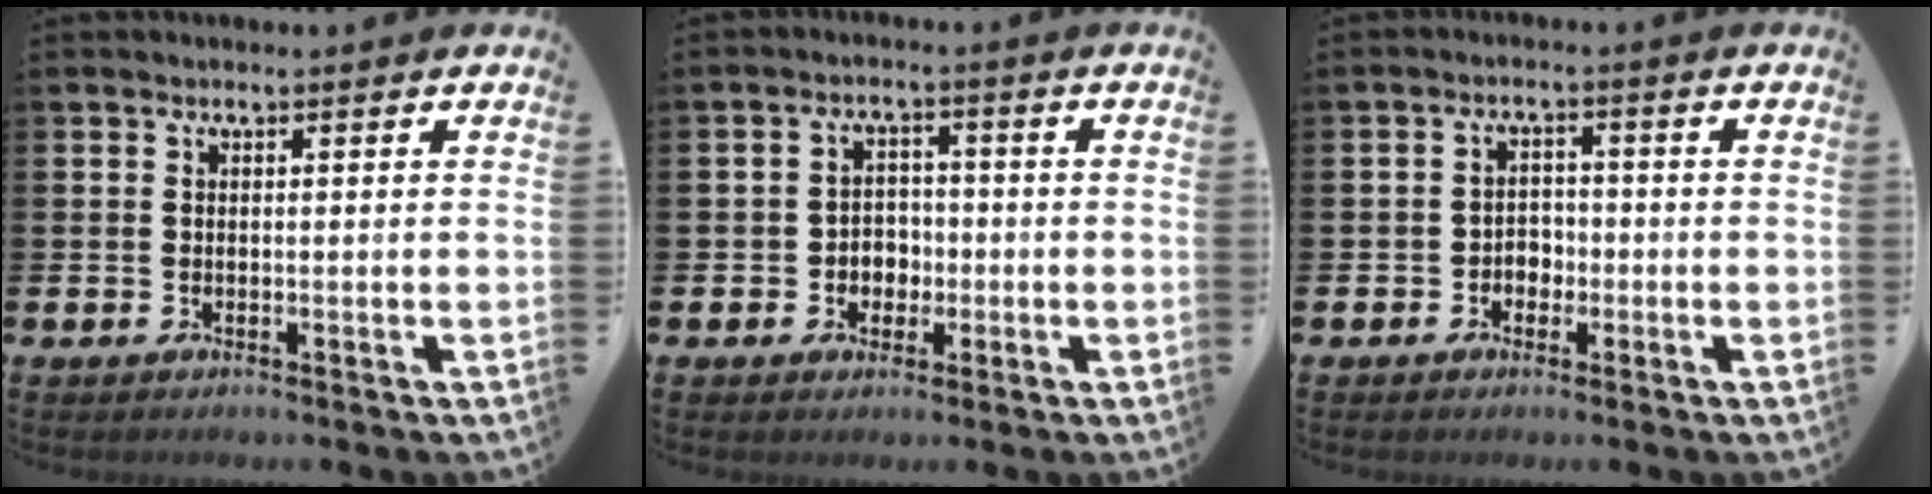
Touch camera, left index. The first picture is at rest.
{"total": 3.0, "force": [-0.9, 2.7, 1.0], "torque": [-0.028, 0.008, -0.023]}
{"total": 2.4, "force": [-1.3, 1.9, 0.7], "torque": [-0.019, 0.008, -0.031]}